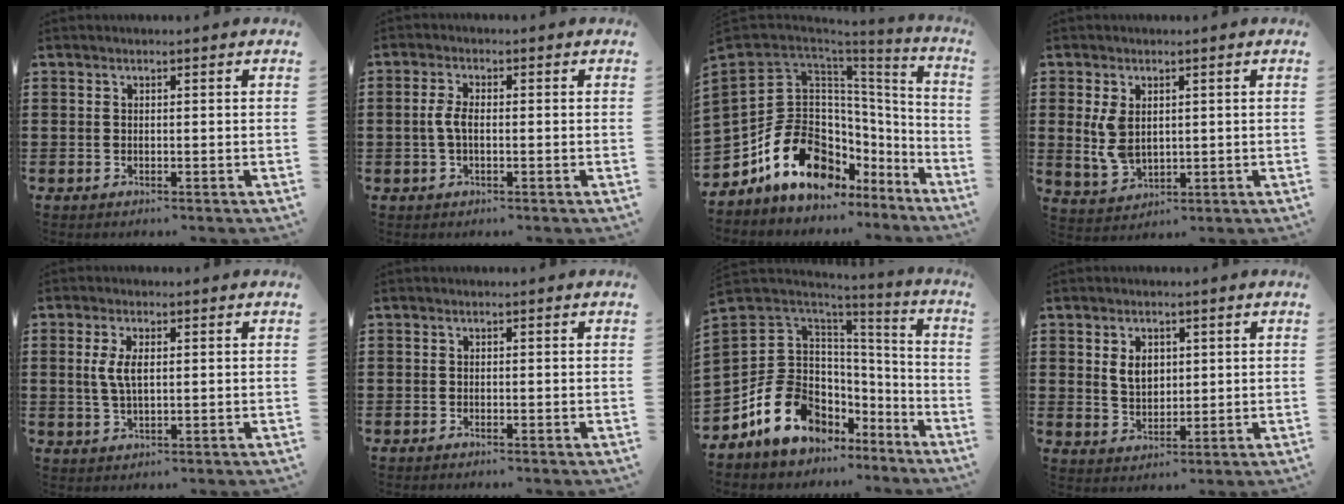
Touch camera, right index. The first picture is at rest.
{"total": 3.1, "force": [-0.3, 1.3, 2.8], "torque": [-0.074, -0.005, -0.013]}
{"total": 17.9, "force": [-6.6, 12.7, 10.8], "torque": [-0.218, 0.008, -0.114]}
{"total": 5.3, "force": [0.9, 3.4, 3.9], "torque": [-0.097, 0.003, 0.015]}
{"total": 4.2, "force": [0.7, 1.9, 3.7], "torque": [-0.084, 0.007, 0.008]}
{"total": 0.6, "force": [-0.6, -0.1, 0.1], "torque": [-0.004, -0.004, -0.011]}
{"total": 13.8, "force": [-6.7, 10.1, 6.7], "torque": [-0.154, 0.017, -0.118]}
{"total": 4.1, "force": [1.1, 2.9, 2.7], "torque": [-0.054, 0.009, 0.017]}